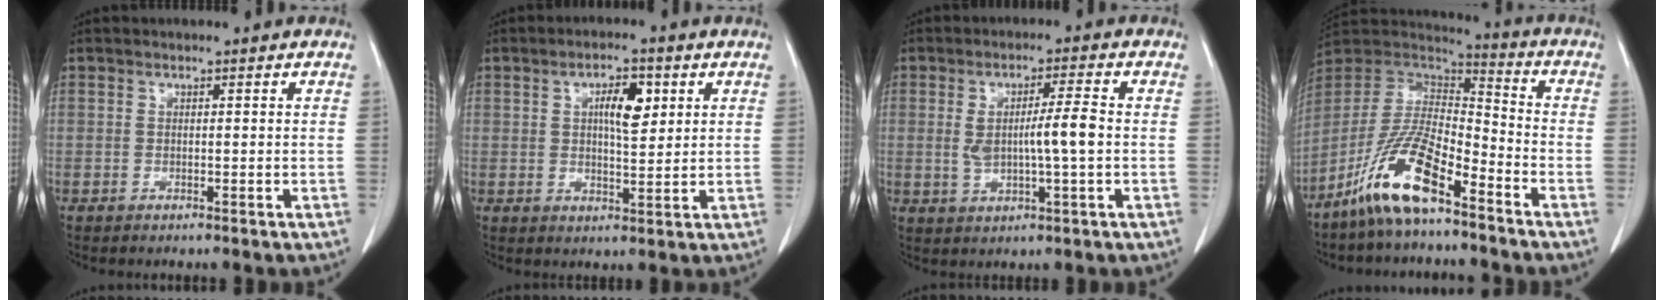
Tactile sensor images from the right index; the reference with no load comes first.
{"total": 5.7, "force": [1.9, 1.9, 5.1], "torque": [-0.085, 0.003, 0.032]}
{"total": 6.6, "force": [0.0, 0.6, 6.6], "torque": [-0.121, 0.003, 0.005]}
{"total": 13.6, "force": [-8.9, 3.0, 9.8], "torque": [-0.200, 0.004, -0.169]}